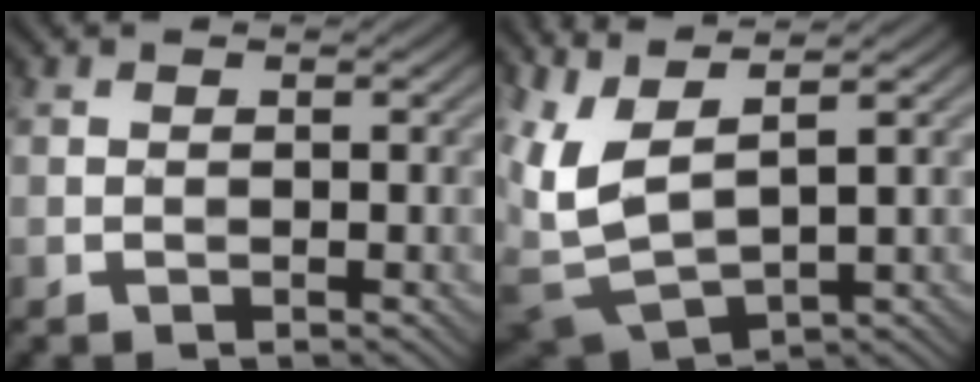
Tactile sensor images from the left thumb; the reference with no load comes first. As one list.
[{"total": 8.5, "force": [4.2, 3.2, 6.6], "torque": [-0.182, 0.000, 0.091]}]